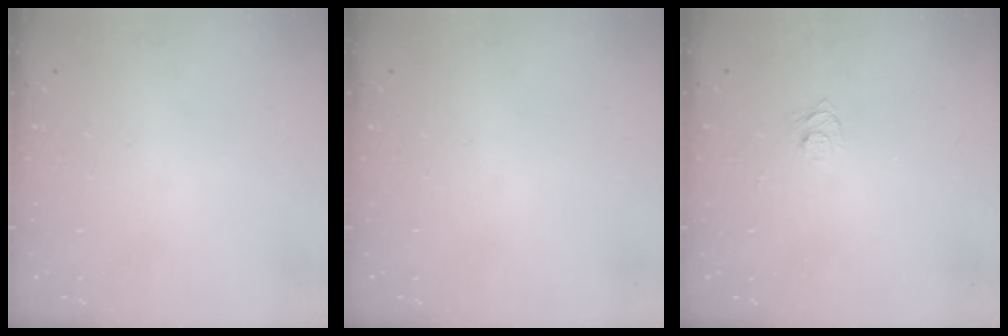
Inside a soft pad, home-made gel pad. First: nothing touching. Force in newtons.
{"total": 0.0}
{"total": 5.8, "press": 5.7, "slide": 0.7}